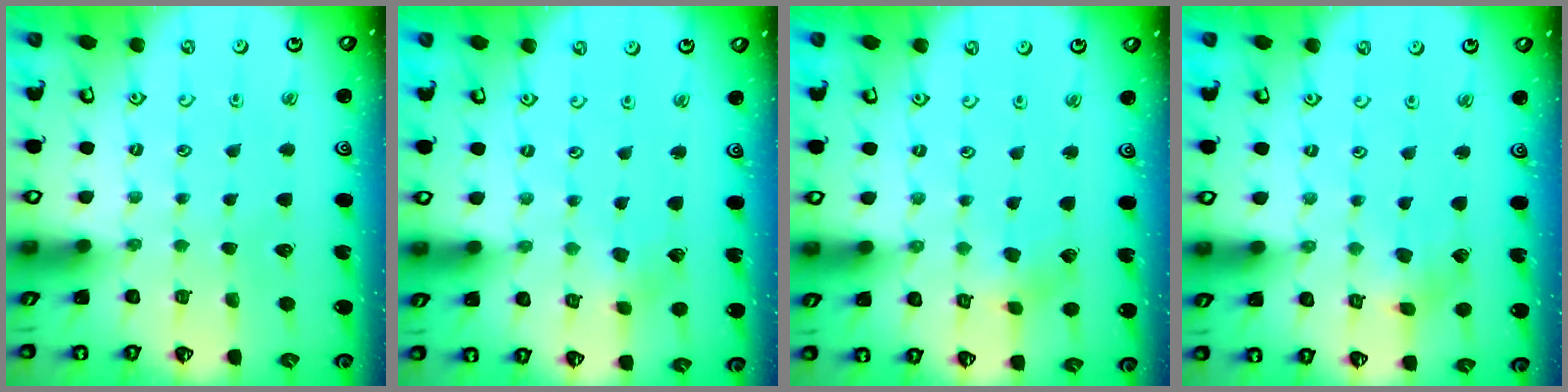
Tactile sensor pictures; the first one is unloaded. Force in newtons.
{"total": 3.0, "press": 3.0, "slide": 0.5}
{"total": 2.9, "press": 2.9, "slide": 0.3}
{"total": 3.6, "press": 3.6, "slide": 0.5}